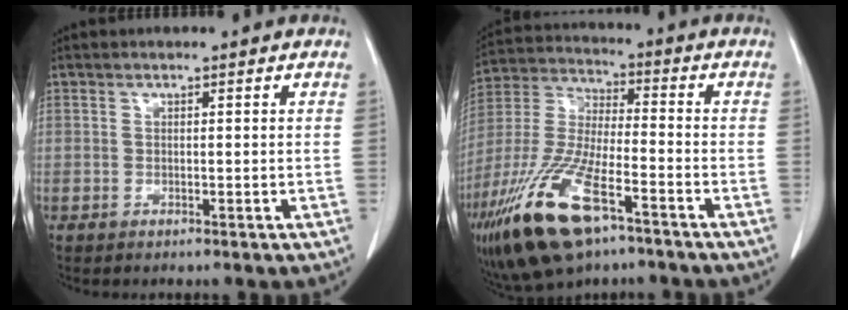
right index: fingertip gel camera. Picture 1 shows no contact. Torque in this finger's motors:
{"motor_torque": [1.55, -0.59, 0.99, 0.21]}